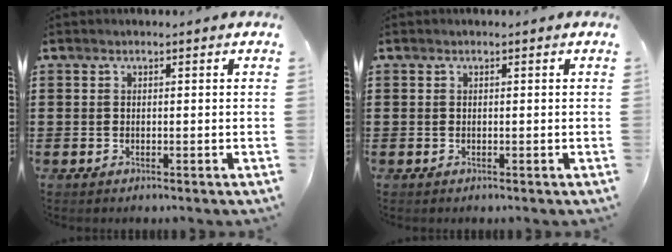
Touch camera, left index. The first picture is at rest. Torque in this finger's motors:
{"motor_torque": [0.00, 0.00, 0.00, 0.01]}